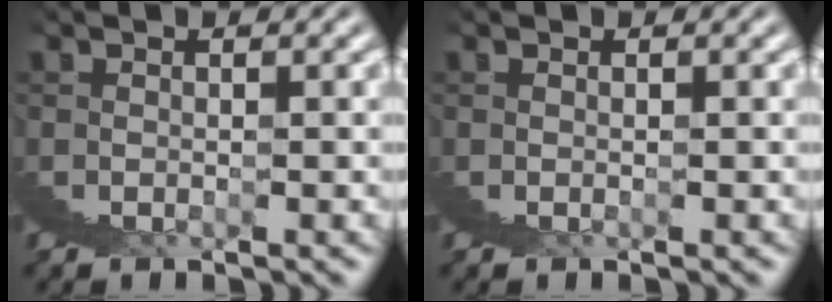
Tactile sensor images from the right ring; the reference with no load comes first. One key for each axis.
{"total": 0.0}